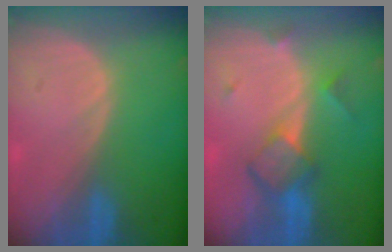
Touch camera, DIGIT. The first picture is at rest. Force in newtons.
{"total": 5.8, "press": 5.2, "slide": 2.5}